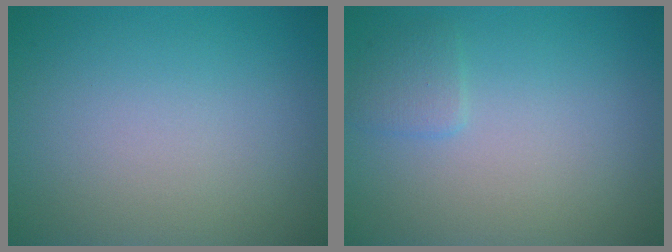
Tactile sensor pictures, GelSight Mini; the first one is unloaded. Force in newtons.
{"total": 1.2, "press": 1.2, "slide": 0.1}